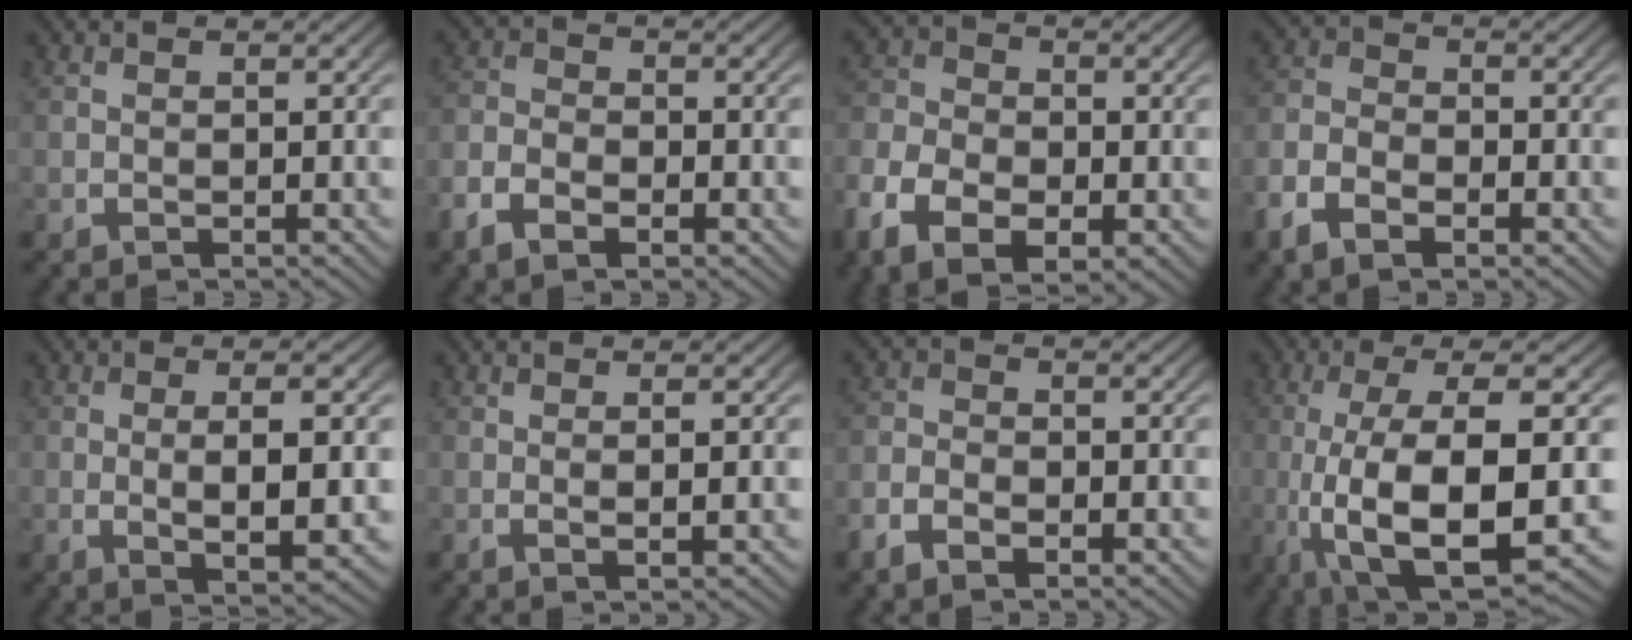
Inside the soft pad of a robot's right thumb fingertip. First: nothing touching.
{"total": 3.2, "force": [-1.5, 2.1, 1.8], "torque": [-0.037, -0.006, -0.033]}
{"total": 7.2, "force": [-1.9, 5.2, 4.5], "torque": [-0.099, -0.021, -0.024]}
{"total": 4.0, "force": [-1.8, 2.6, 2.4], "torque": [-0.055, -0.006, -0.036]}
{"total": 5.7, "force": [-0.1, 1.9, 5.3], "torque": [-0.105, -0.013, 0.008]}
{"total": 1.5, "force": [0.4, 0.2, 1.4], "torque": [-0.031, -0.003, 0.011]}
{"total": 2.4, "force": [-1.3, 1.6, 1.2], "torque": [-0.023, -0.004, -0.029]}
{"total": 14.6, "force": [-2.5, 7.0, 12.5], "torque": [-0.285, -0.054, -0.005]}